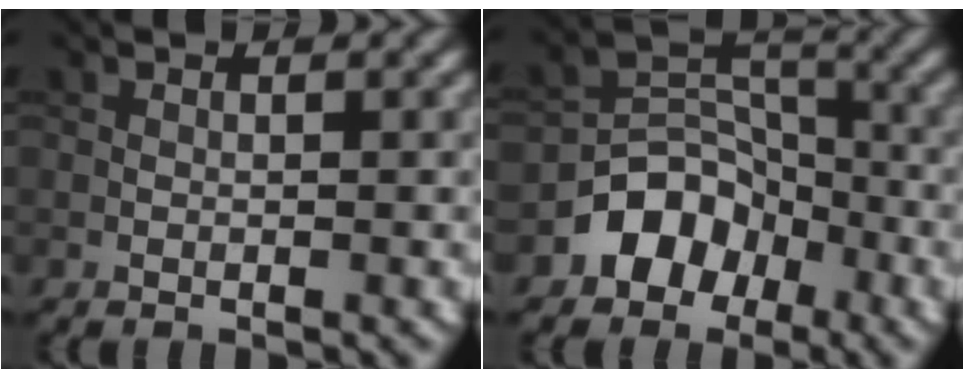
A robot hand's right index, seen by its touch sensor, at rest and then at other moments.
{"total": 5.2, "force": [-3.0, 3.9, 1.7], "torque": [-0.008, 0.009, -0.057]}